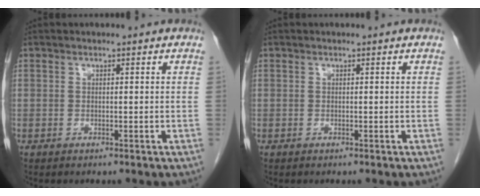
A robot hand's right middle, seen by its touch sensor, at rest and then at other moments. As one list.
[{"total": 0.0}]